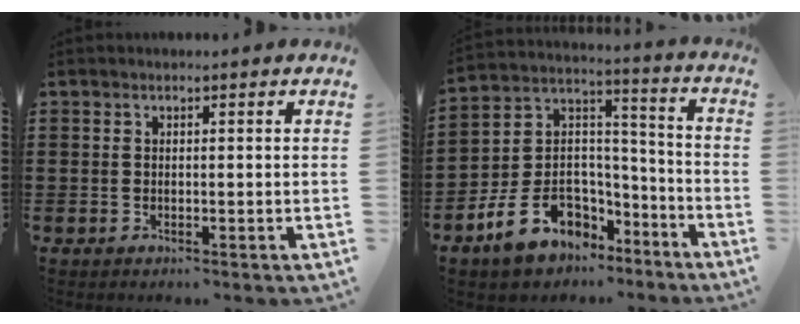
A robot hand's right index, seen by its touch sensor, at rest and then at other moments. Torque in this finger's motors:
{"motor_torque": [1.37, 0.77, 0.58, 0.21]}